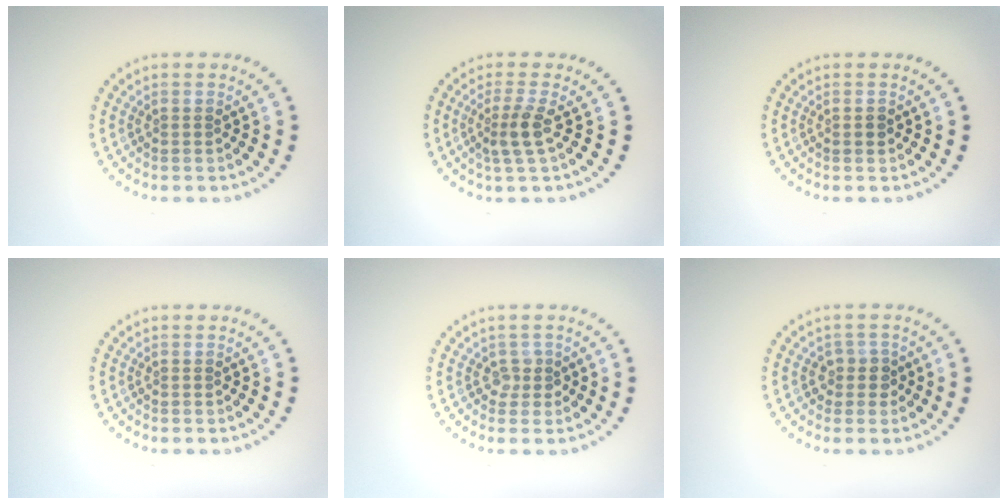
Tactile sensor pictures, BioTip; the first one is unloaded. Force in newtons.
{"total": 2.4, "press": 1.8, "slide": 1.6}
{"total": 0.9, "press": 0.9, "slide": 0.1}
{"total": 0.0}
{"total": 1.3, "press": 1.1, "slide": 0.8}
{"total": 1.9, "press": 1.5, "slide": 1.1}